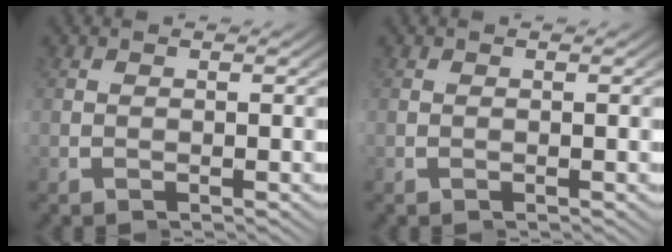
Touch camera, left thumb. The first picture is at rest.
{"total": 0.0}